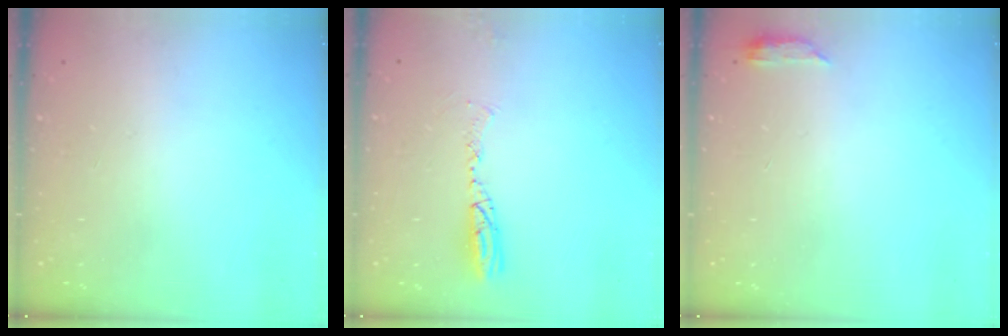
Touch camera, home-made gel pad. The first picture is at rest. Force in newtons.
{"total": 9.8, "press": 7.6, "slide": 6.3}
{"total": 3.4, "press": 3.3, "slide": 0.5}